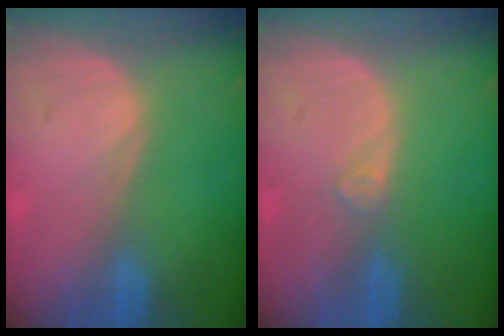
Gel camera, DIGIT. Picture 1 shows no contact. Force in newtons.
{"total": 1.1, "press": 1.0, "slide": 0.2}